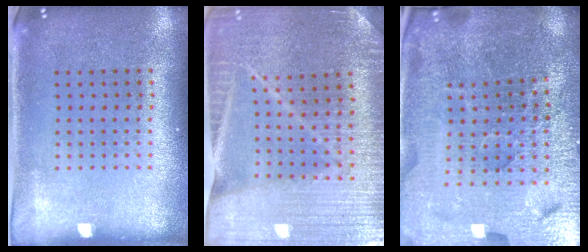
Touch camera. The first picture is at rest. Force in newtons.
{"total": 3.3, "press": 3.2, "slide": 0.4}
{"total": 5.5, "press": 5.1, "slide": 2.0}